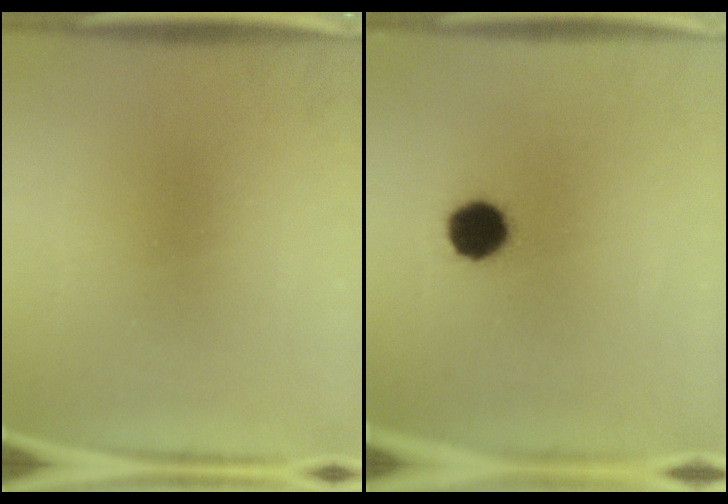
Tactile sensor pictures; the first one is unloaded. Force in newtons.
{"total": 8.7}